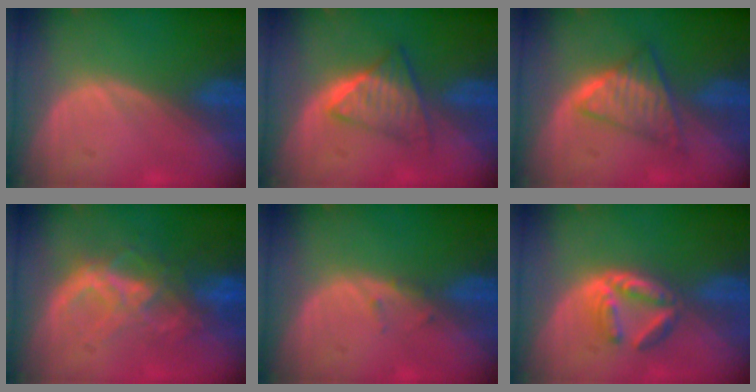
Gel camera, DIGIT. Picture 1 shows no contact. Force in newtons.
{"total": 6.4, "press": 5.6, "slide": 3.1}
{"total": 6.1, "press": 5.7, "slide": 2.1}
{"total": 8.8, "press": 7.6, "slide": 4.4}
{"total": 0.8, "press": 0.8, "slide": 0.2}
{"total": 5.3, "press": 5.0, "slide": 2.0}